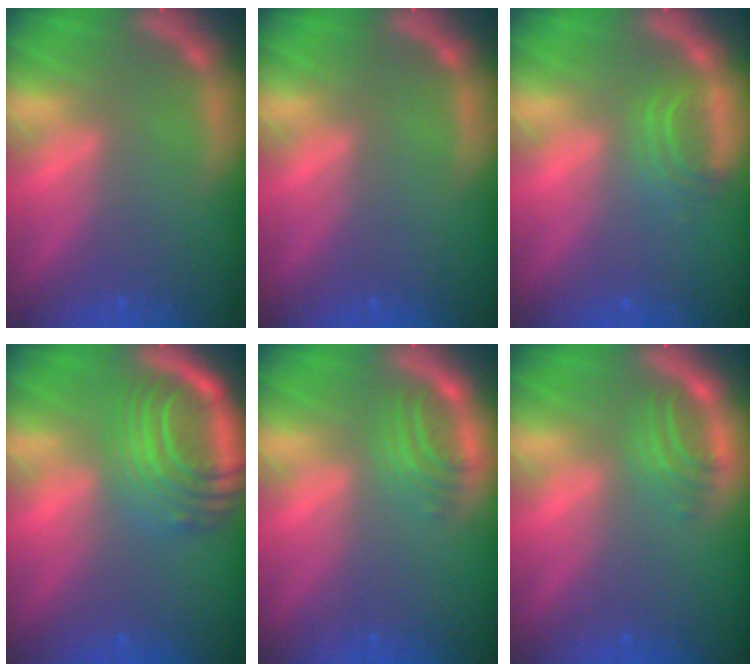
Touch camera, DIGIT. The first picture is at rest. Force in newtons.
{"total": 0.0}
{"total": 2.5}
{"total": 9.0}
{"total": 2.9}
{"total": 2.5}